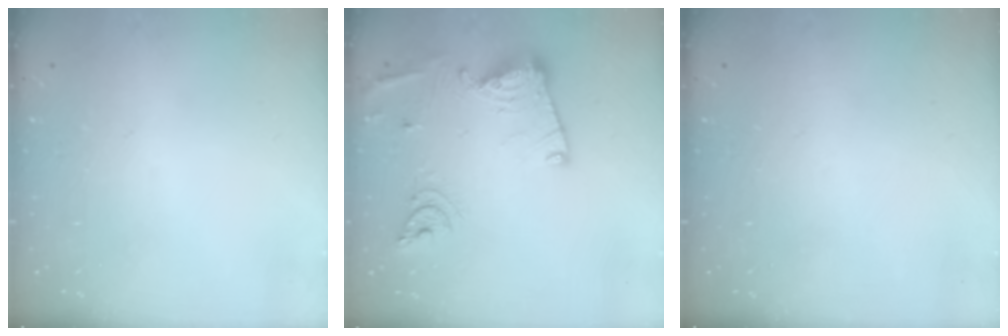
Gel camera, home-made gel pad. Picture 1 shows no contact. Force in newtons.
{"total": 17.0, "press": 16.9, "slide": 1.7}
{"total": 0.0}